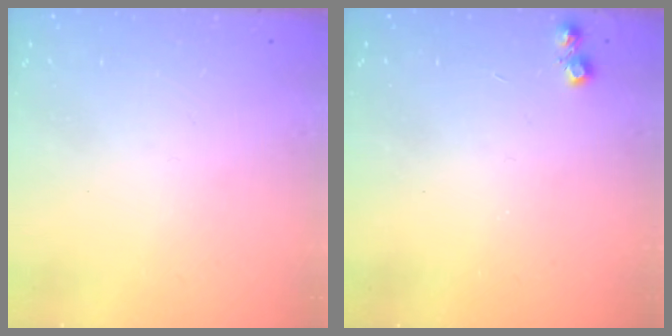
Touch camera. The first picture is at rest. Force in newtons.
{"total": 4.3, "press": 4.3, "slide": 0.6}